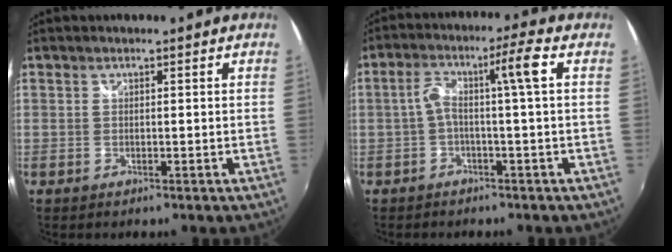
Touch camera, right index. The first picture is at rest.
{"total": 5.8, "force": [-0.6, -0.7, 5.7], "torque": [-0.115, 0.011, -0.007]}